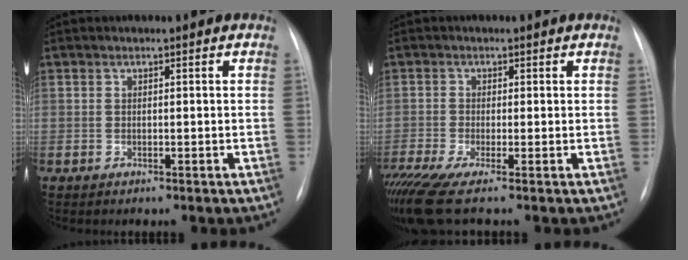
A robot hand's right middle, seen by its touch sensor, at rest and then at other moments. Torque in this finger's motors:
{"motor_torque": [1.06, -1.08, 0.47, 0.16]}